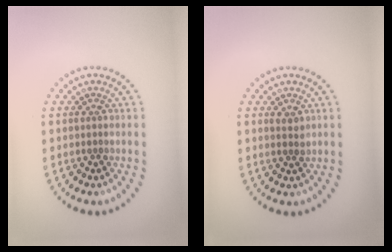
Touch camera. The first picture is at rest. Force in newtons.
{"total": 1.0, "press": 0.9, "slide": 0.3}